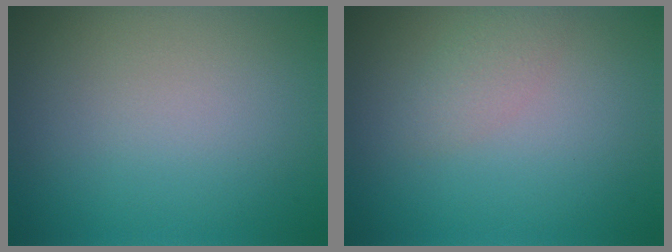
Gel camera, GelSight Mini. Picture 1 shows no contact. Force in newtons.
{"total": 1.5, "press": 1.5, "slide": 0.1}